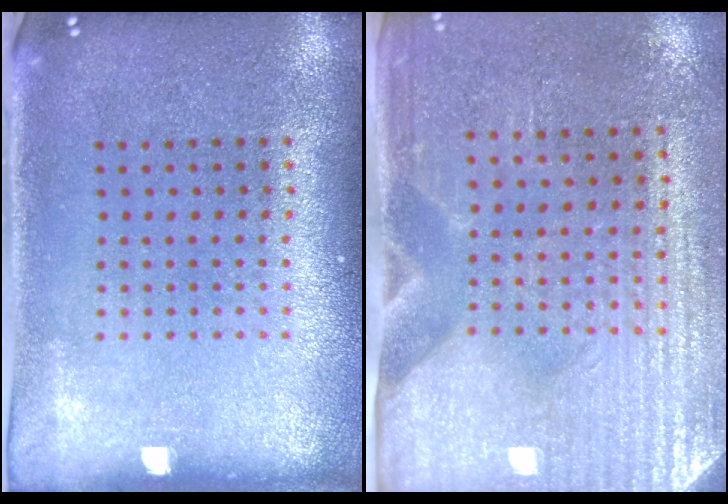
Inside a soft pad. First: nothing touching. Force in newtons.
{"total": 3.1, "press": 2.8, "slide": 1.3}